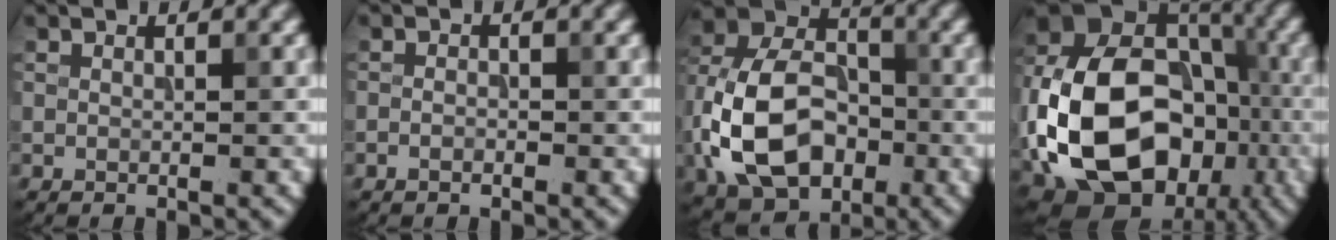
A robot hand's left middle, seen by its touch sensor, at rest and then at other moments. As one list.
[{"total": 0.5, "force": [-0.5, 0.1, 0.0], "torque": [-0.005, 0.006, -0.005]}, {"total": 11.9, "force": [-3.1, 8.3, 8.0], "torque": [-0.173, 0.003, -0.063]}, {"total": 18.9, "force": [-4.6, 13.9, 12.0], "torque": [-0.250, -0.005, -0.068]}]